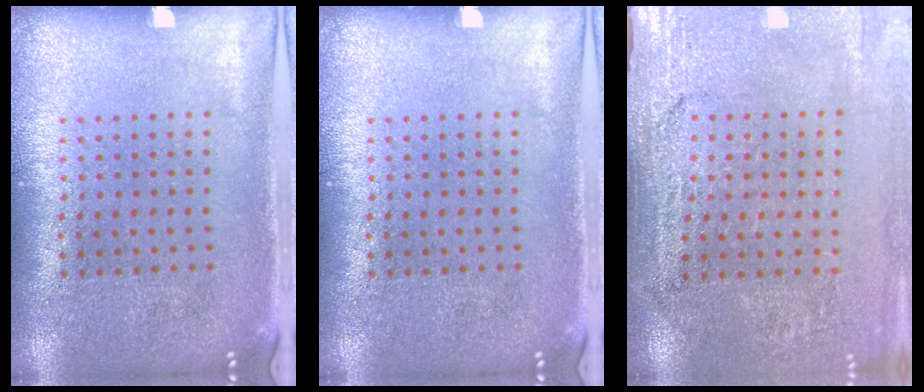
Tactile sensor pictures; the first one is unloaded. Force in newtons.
{"total": 0.0}
{"total": 3.1, "press": 3.1, "slide": 0.3}